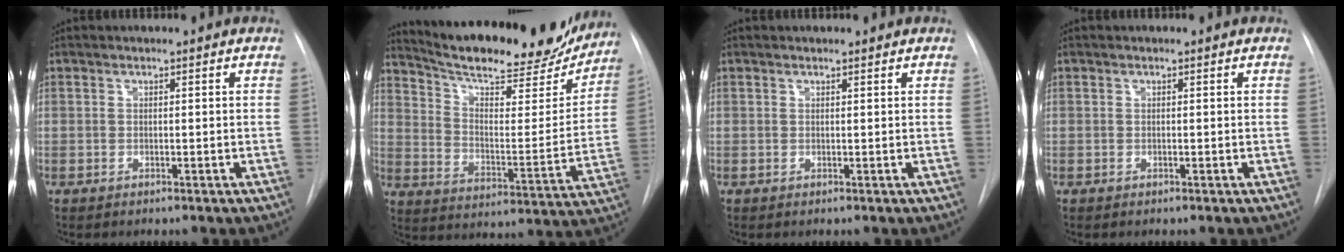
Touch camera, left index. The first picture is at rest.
{"total": 24.7, "force": [21.8, 5.3, 10.3], "torque": [-0.161, -0.027, 0.301]}
{"total": 1.2, "force": [1.2, 0.2, 0.2], "torque": [-0.009, 0.011, 0.016]}
{"total": 0.0}